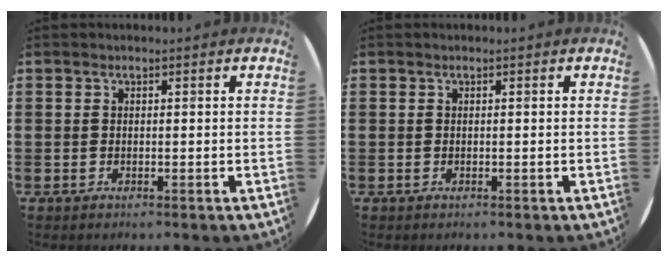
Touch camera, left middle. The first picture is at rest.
{"total": 0.0}